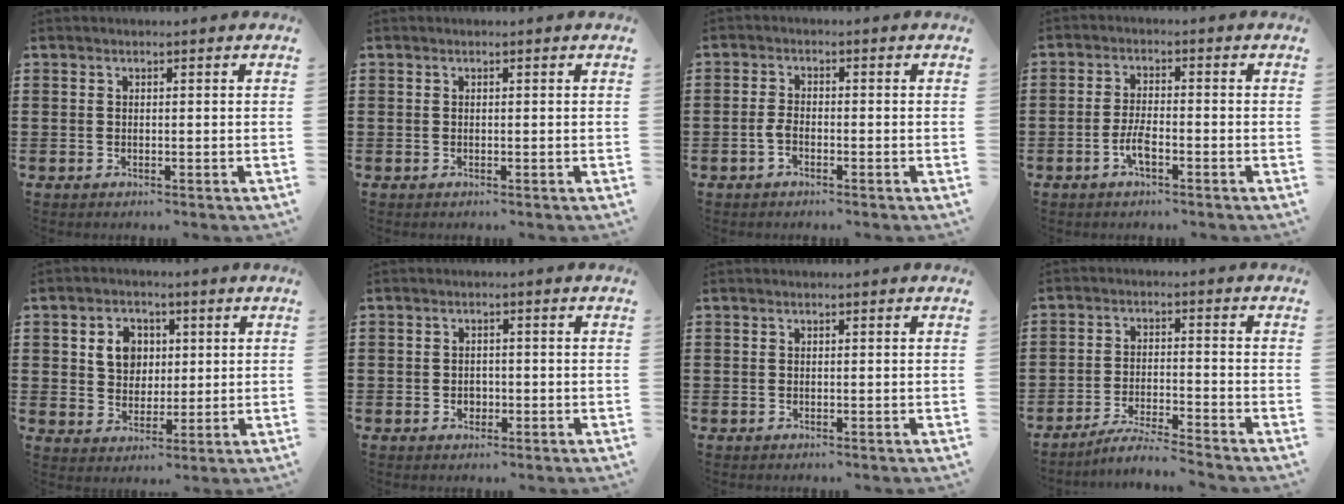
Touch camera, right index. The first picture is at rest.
{"total": 0.0}
{"total": 2.2, "force": [-1.1, 0.9, 1.7], "torque": [-0.040, -0.001, -0.023]}
{"total": 3.5, "force": [-1.6, 0.9, 3.0], "torque": [-0.072, -0.004, -0.035]}
{"total": 5.7, "force": [1.5, 4.9, 2.5], "torque": [-0.061, 0.015, 0.023]}
{"total": 1.5, "force": [-0.4, 1.3, 0.7], "torque": [-0.015, 0.002, -0.010]}
{"total": 0.0}
{"total": 4.6, "force": [-4.4, -0.4, 1.3], "torque": [-0.031, -0.006, -0.089]}